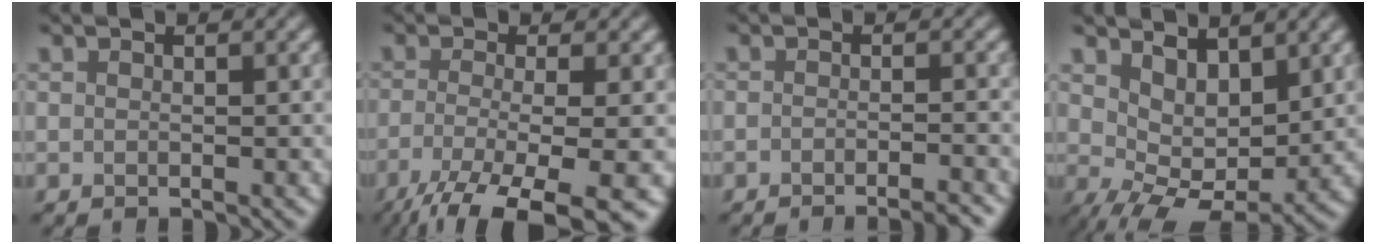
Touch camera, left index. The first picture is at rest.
{"total": 10.8, "force": [-5.8, 2.9, 8.6], "torque": [-0.130, -0.031, -0.086]}
{"total": 2.8, "force": [-2.2, 0.3, 1.7], "torque": [-0.014, 0.003, -0.040]}
{"total": 5.4, "force": [1.9, 2.9, 4.2], "torque": [-0.079, -0.015, 0.038]}